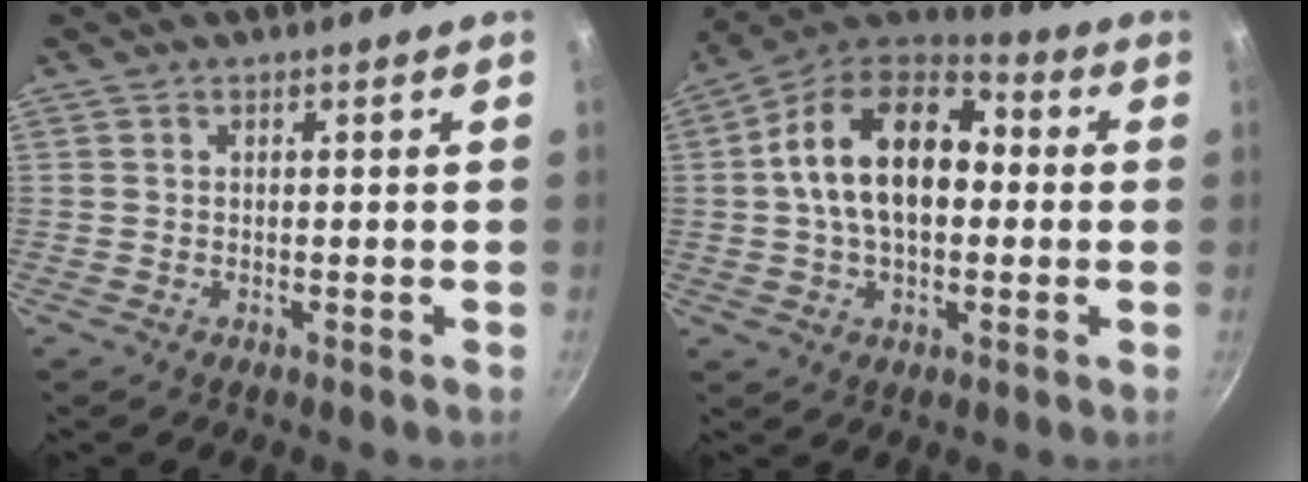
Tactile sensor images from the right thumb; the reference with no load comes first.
{"total": 18.6, "force": [1.1, 11.9, 14.3], "torque": [-0.219, 0.037, -0.001]}